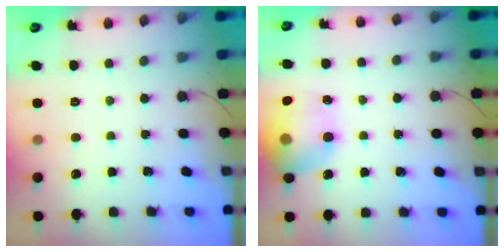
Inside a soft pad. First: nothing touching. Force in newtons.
{"total": 16.5, "press": 16.4, "slide": 1.6}